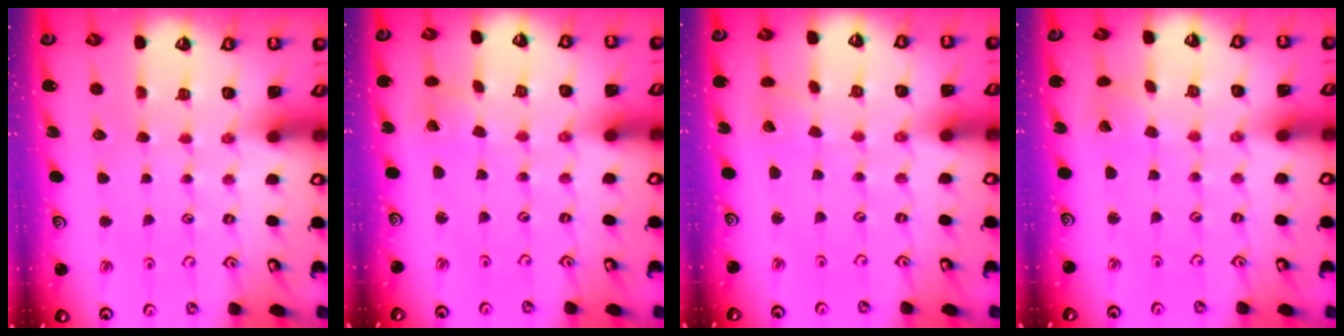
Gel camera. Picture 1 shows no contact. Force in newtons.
{"total": 0.7, "press": 0.7, "slide": 0.1}
{"total": 1.9, "press": 1.9, "slide": 0.1}
{"total": 0.8, "press": 0.8, "slide": 0.1}